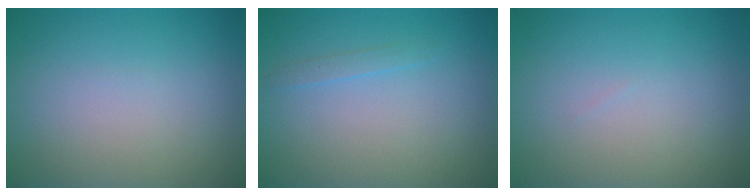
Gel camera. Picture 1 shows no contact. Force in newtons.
{"total": 0.7, "press": 0.7, "slide": 0.1}
{"total": 0.0}